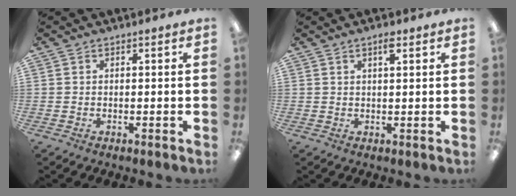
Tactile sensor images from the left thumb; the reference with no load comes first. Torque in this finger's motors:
{"motor_torque": [-0.09, -0.02, -0.45, 0.29, 0.04]}